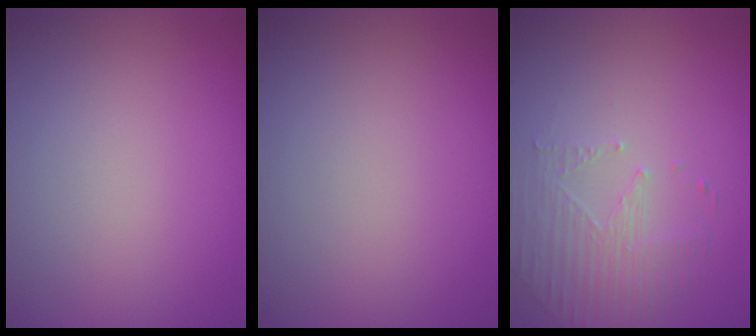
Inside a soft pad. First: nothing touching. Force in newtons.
{"total": 0.0}
{"total": 1.9, "press": 1.5, "slide": 1.2}